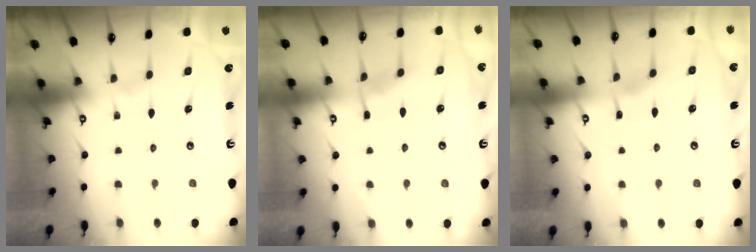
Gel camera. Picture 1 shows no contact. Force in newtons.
{"total": 5.4, "press": 5.3, "slide": 0.5}
{"total": 2.6, "press": 2.6, "slide": 0.4}